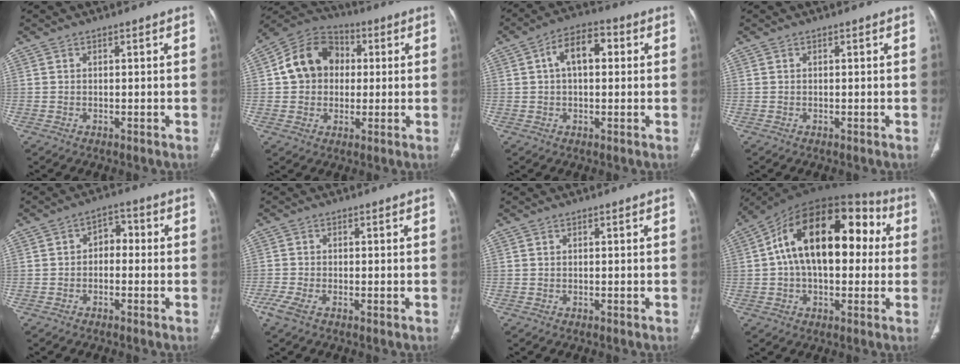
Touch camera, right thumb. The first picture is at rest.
{"total": 12.7, "force": [1.6, 10.1, 7.5], "torque": [-0.110, 0.023, 0.016]}
{"total": 8.5, "force": [1.8, 4.8, 6.9], "torque": [-0.108, 0.026, 0.022]}
{"total": 0.0}
{"total": 4.4, "force": [-0.5, 3.1, 3.1], "torque": [-0.028, 0.024, -0.021]}
{"total": 3.1, "force": [-1.6, 1.0, 2.5], "torque": [-0.073, -0.004, -0.039]}
{"total": 0.0}
{"total": 22.8, "force": [3.2, 13.0, 18.5], "torque": [-0.274, 0.052, 0.038]}